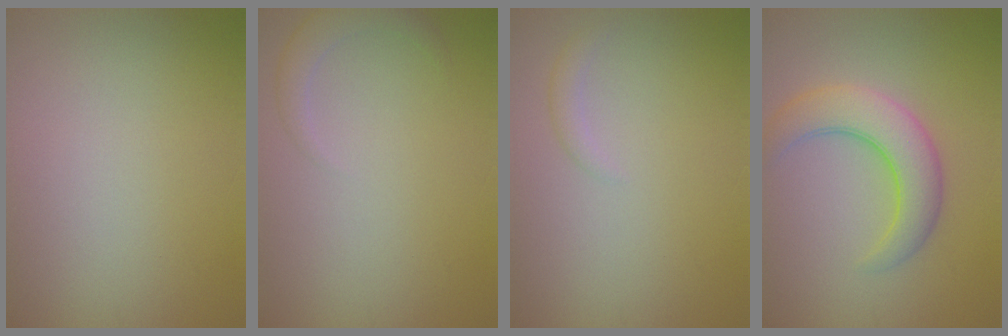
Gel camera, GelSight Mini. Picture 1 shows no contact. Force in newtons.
{"total": 1.8, "press": 1.8, "slide": 0.1}
{"total": 1.0, "press": 1.0, "slide": 0.0}
{"total": 5.4, "press": 5.3, "slide": 0.3}